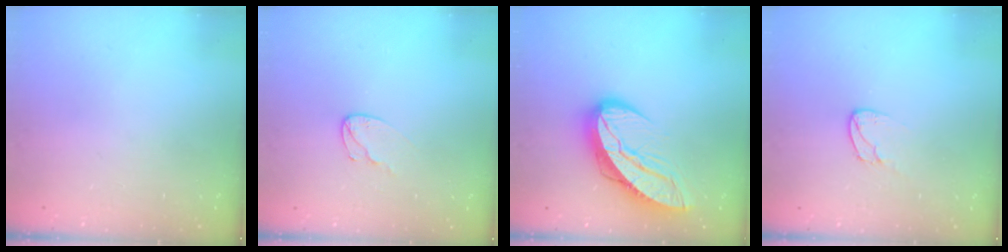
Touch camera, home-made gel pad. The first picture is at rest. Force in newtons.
{"total": 5.1, "press": 5.1, "slide": 0.4}
{"total": 13.6, "press": 13.5, "slide": 1.2}
{"total": 4.5, "press": 4.5, "slide": 0.4}